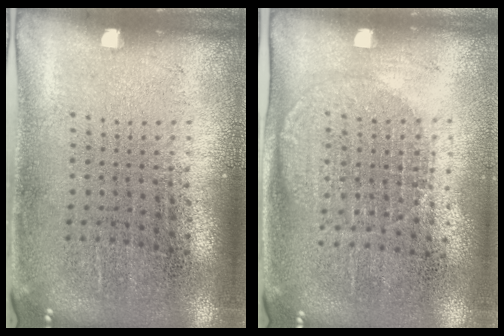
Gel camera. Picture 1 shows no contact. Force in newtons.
{"total": 1.2, "press": 1.1, "slide": 0.6}